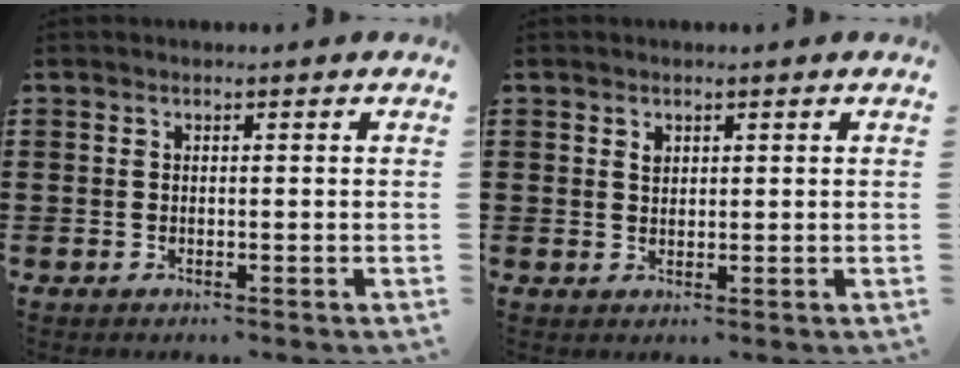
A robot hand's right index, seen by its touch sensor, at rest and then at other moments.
{"total": 1.2, "force": [0.7, 0.8, 0.6], "torque": [-0.014, 0.003, 0.013]}